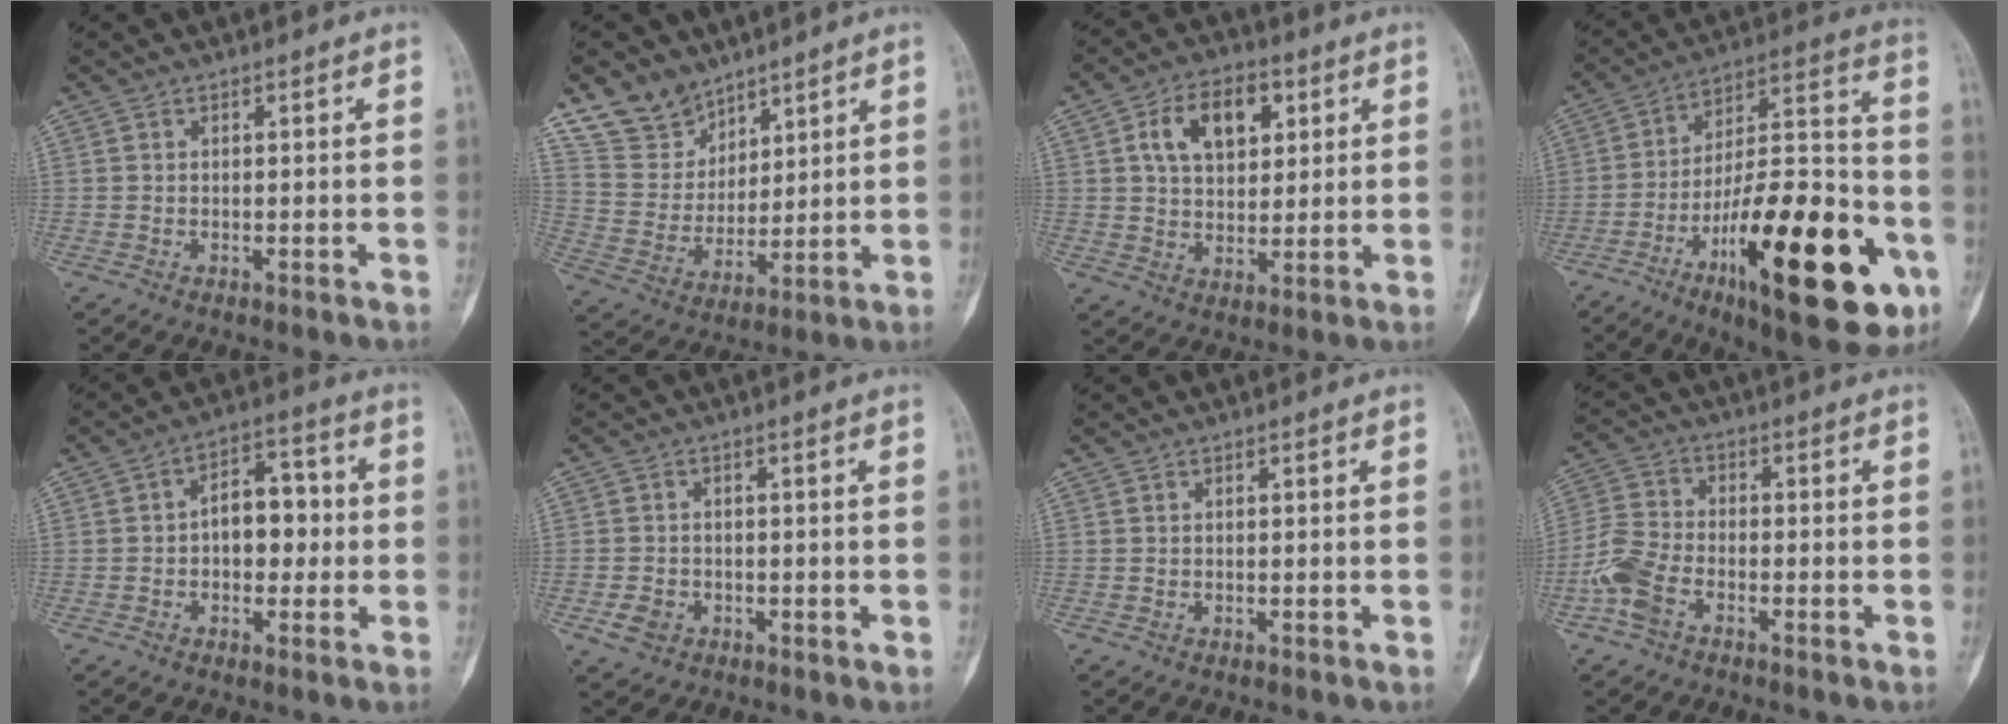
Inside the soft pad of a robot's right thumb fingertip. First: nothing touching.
{"total": 10.8, "force": [8.3, 6.6, 1.9], "torque": [-0.012, -0.051, 0.177]}
{"total": 11.7, "force": [4.0, 7.4, 8.2], "torque": [-0.110, -0.001, 0.065]}
{"total": 30.2, "force": [-12.2, 10.0, 25.7], "torque": [-0.371, 0.059, -0.181]}
{"total": 9.1, "force": [-0.2, 5.8, 7.0], "torque": [-0.073, 0.029, -0.010]}
{"total": 3.0, "force": [-1.2, 2.5, 1.1], "torque": [-0.015, 0.006, -0.018]}
{"total": 0.0}
{"total": 7.4, "force": [-3.5, 4.2, 5.0], "torque": [-0.119, 0.018, -0.078]}